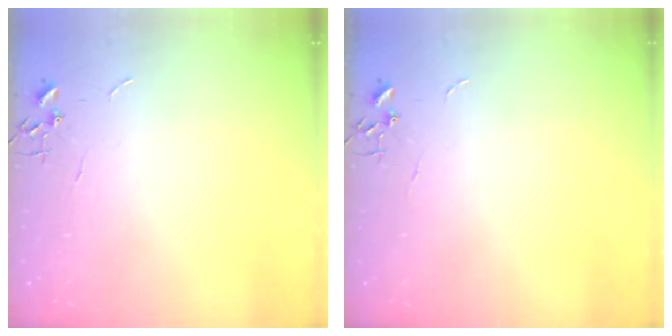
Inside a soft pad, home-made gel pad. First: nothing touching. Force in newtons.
{"total": 0.0}